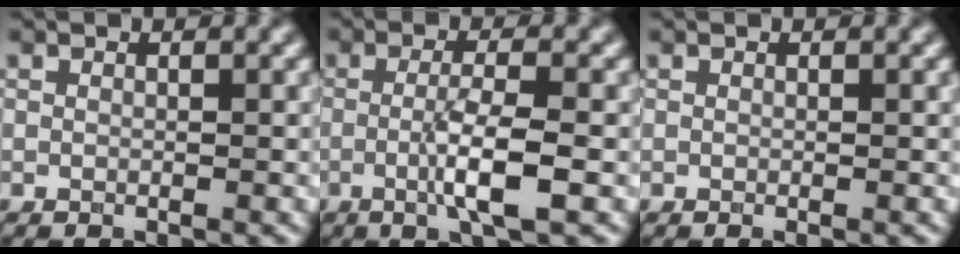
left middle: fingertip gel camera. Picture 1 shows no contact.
{"total": 4.2, "force": [-0.9, 0.6, 4.1], "torque": [-0.073, 0.001, -0.020]}
{"total": 0.0}